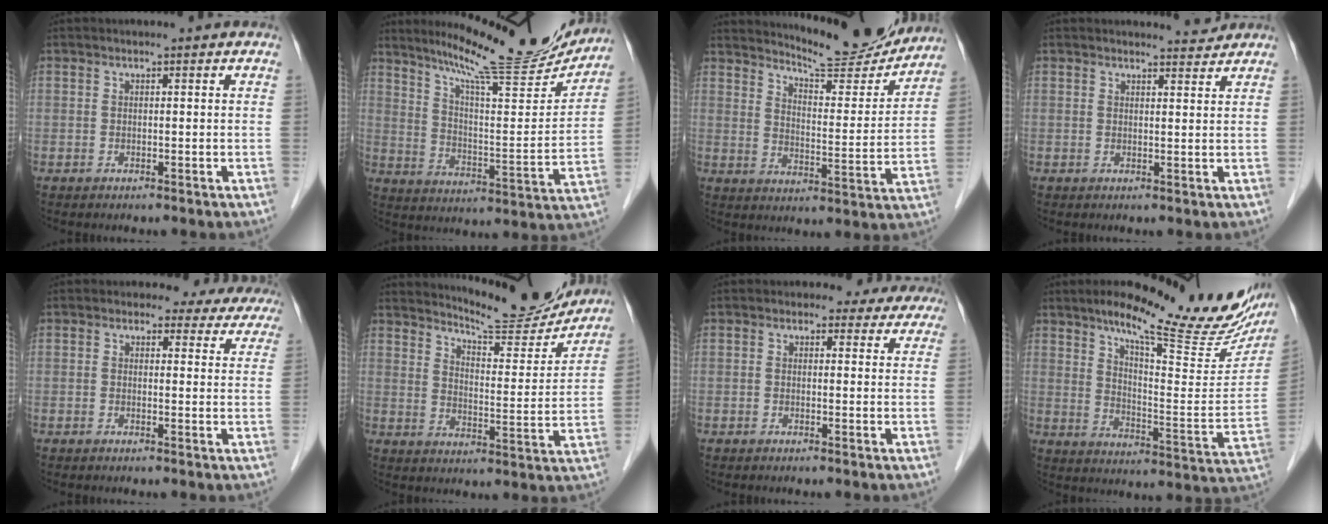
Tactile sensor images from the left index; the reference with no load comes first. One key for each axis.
{"total": 19.8, "fx": 17.8, "fy": 1.4, "fz": 8.5, "tx": -0.136, "ty": -0.040, "tz": 0.257}
{"total": 14.7, "fx": 14.2, "fy": 1.3, "fz": 3.9, "tx": -0.061, "ty": -0.035, "tz": 0.191}
{"total": 2.3, "fx": 2.2, "fy": -0.1, "fz": -0.3, "tx": -0.005, "ty": -0.011, "tz": 0.029}
{"total": 8.9, "fx": 8.0, "fy": 3.9, "fz": 0.6, "tx": 0.031, "ty": -0.004, "tz": 0.059}
{"total": 14.9, "fx": 14.4, "fy": 1.1, "fz": 3.6, "tx": -0.058, "ty": -0.042, "tz": 0.192}
{"total": 6.0, "fx": 5.1, "fy": 3.1, "fz": 0.2, "tx": 0.023, "ty": 0.002, "tz": 0.035}
{"total": 23.1, "fx": 17.1, "fy": 4.3, "fz": 14.9, "tx": -0.209, "ty": -0.013, "tz": 0.226}